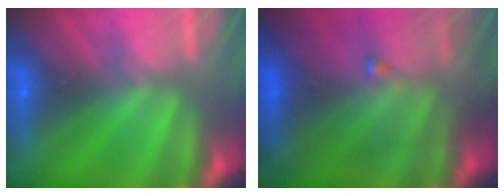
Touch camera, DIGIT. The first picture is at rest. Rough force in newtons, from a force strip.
{"total": 7.2}